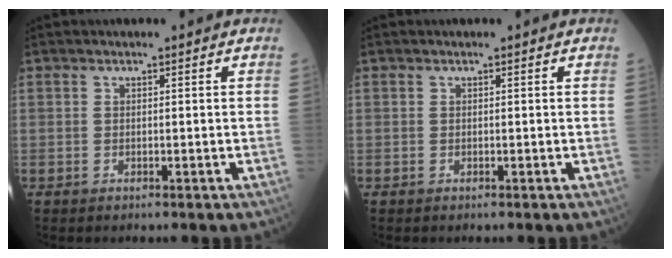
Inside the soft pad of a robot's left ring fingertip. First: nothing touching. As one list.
[{"total": 0.0}]